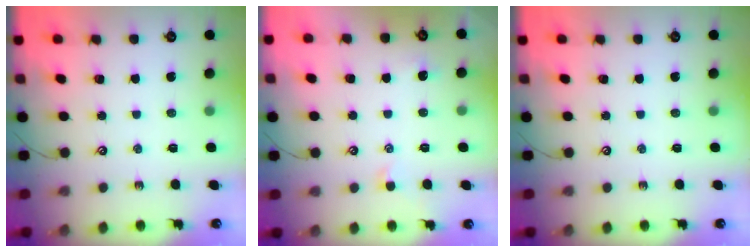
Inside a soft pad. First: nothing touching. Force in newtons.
{"total": 1.4, "press": 1.3, "slide": 0.5}
{"total": 0.0}